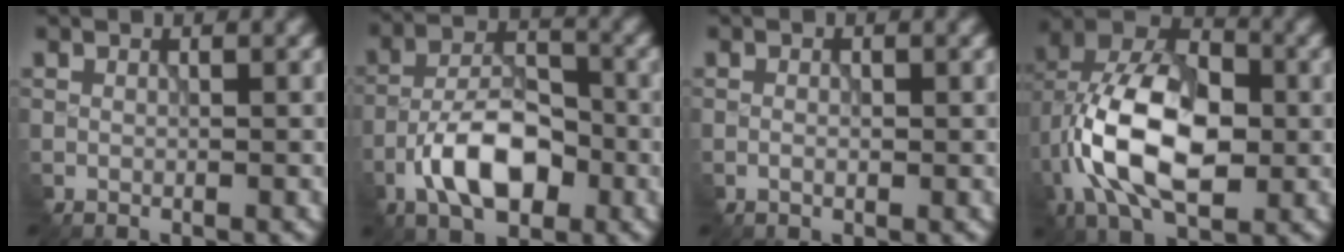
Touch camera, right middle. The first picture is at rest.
{"total": 7.2, "force": [-3.3, 3.5, 5.3], "torque": [-0.099, 0.014, -0.069]}
{"total": 0.5, "force": [-0.3, 0.2, 0.4], "torque": [-0.011, 0.001, -0.006]}
{"total": 11.7, "force": [-1.9, 6.9, 9.2], "torque": [-0.180, 0.017, -0.050]}